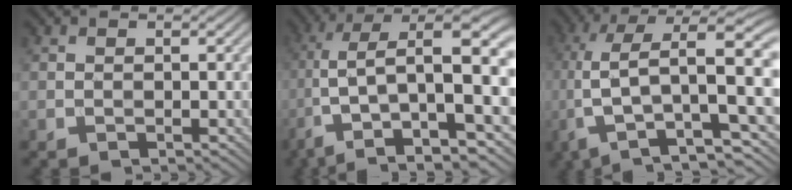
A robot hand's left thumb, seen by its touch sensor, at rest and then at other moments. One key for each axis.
{"total": 16.7, "fx": -0.3, "fy": 7.3, "fz": 15.0, "tx": -0.289, "ty": -0.013, "tz": 0.003}
{"total": 16.5, "fx": 1.0, "fy": 7.3, "fz": 14.8, "tx": -0.303, "ty": 0.000, "tz": 0.027}